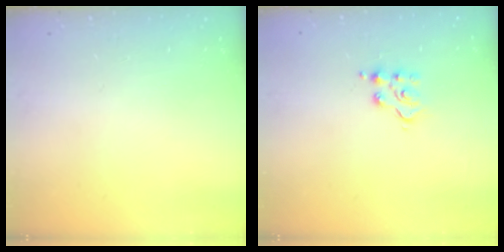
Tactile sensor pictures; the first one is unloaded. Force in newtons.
{"total": 6.4, "press": 6.4, "slide": 0.5}